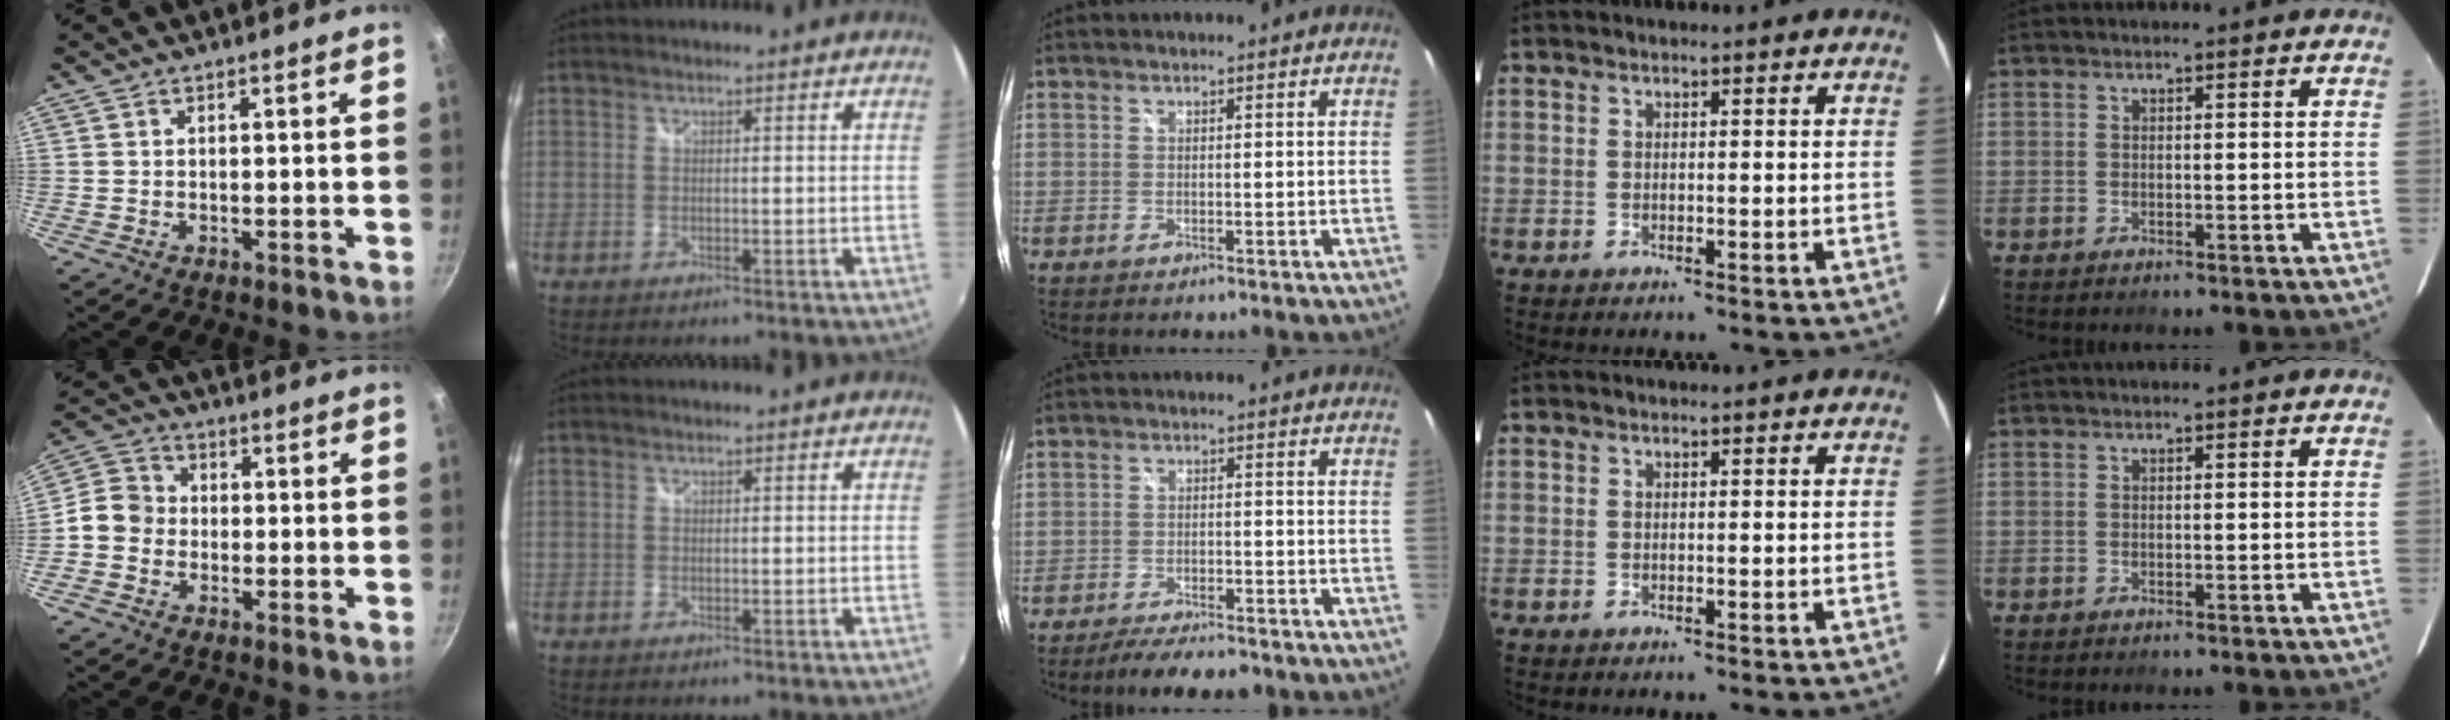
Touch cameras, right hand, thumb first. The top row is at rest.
{"thumb": {"total": 6.6, "force": [-1.3, 5.8, 2.9], "torque": [-0.028, 0.018, -0.047]}, "middle": {"total": 7.1, "force": [-6.2, 1.8, 3.0], "torque": [-0.072, -0.004, -0.096]}}